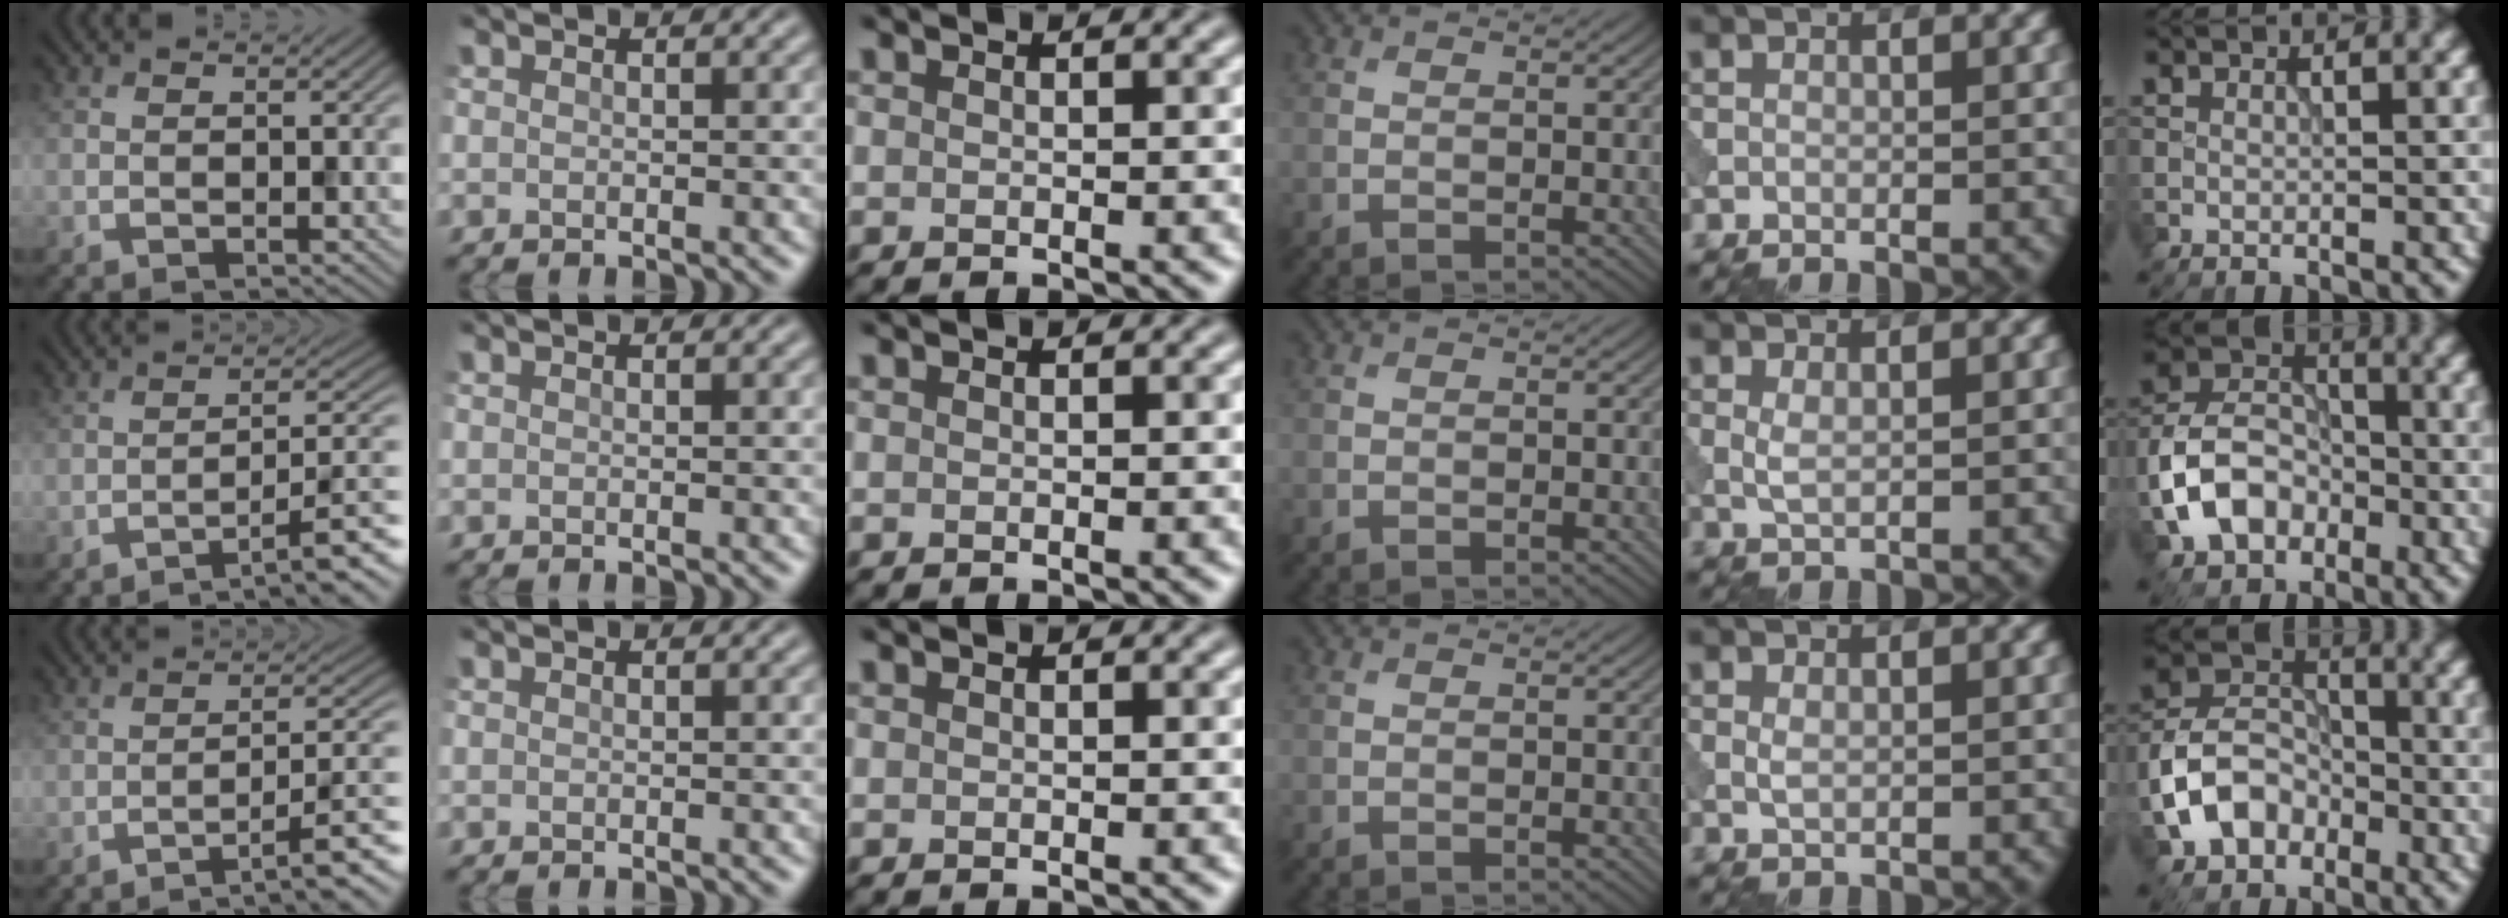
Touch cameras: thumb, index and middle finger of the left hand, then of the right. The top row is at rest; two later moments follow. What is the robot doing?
{"motion": "dispense", "object": "syringe"}